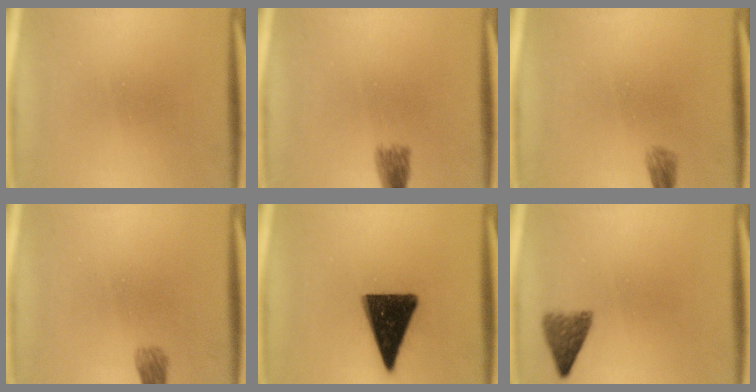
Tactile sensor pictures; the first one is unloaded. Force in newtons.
{"total": 2.0}
{"total": 1.7}
{"total": 2.3}
{"total": 15.0}
{"total": 3.5}